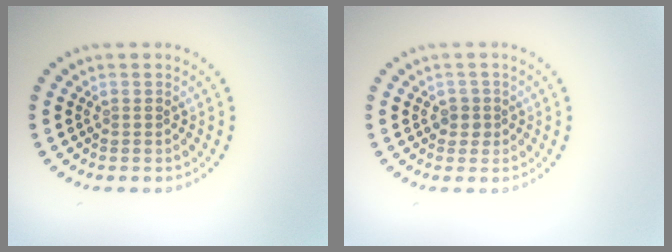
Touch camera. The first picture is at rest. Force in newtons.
{"total": 1.4, "press": 1.2, "slide": 0.7}